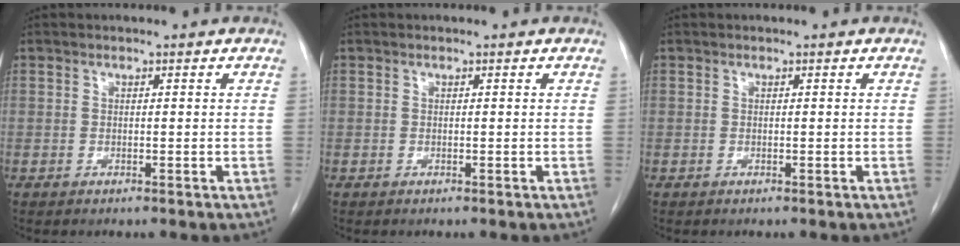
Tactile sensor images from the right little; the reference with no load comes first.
{"total": 0.0}
{"total": 0.0}